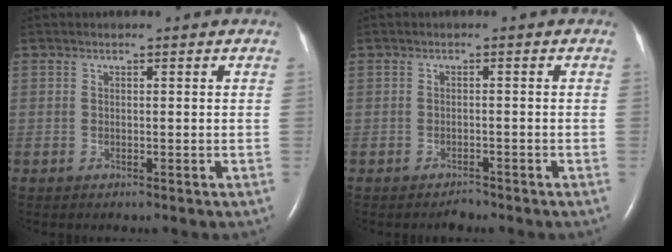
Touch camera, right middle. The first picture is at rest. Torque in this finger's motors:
{"motor_torque": [-0.45, 0.15, -0.07, -0.03]}